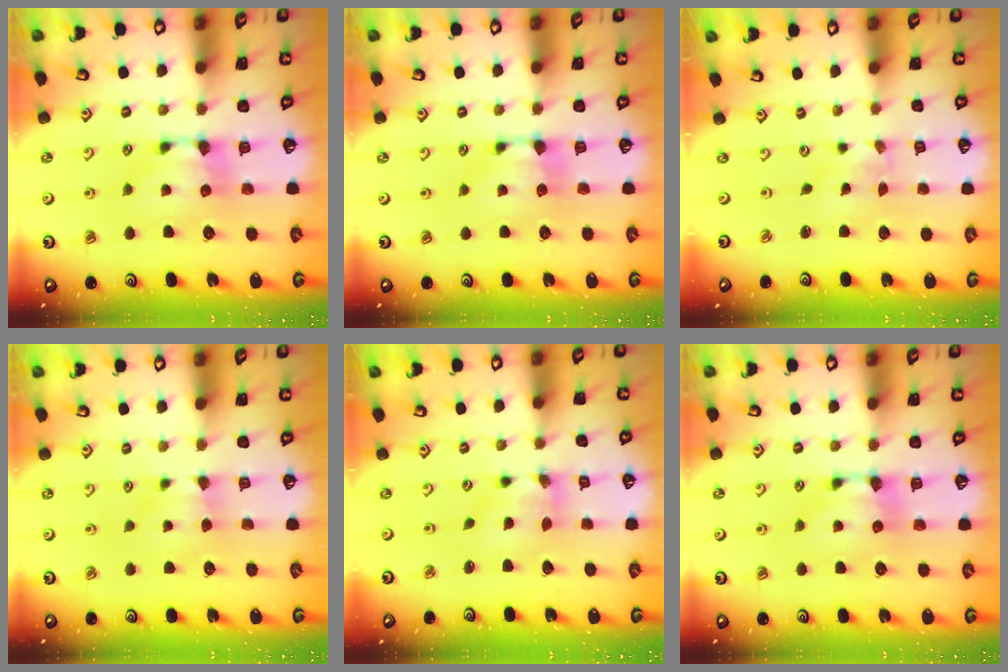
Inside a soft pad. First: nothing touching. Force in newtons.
{"total": 0.0}
{"total": 4.8, "press": 4.7, "slide": 0.7}
{"total": 2.0, "press": 1.9, "slide": 0.7}
{"total": 3.7, "press": 3.3, "slide": 1.6}
{"total": 0.0}